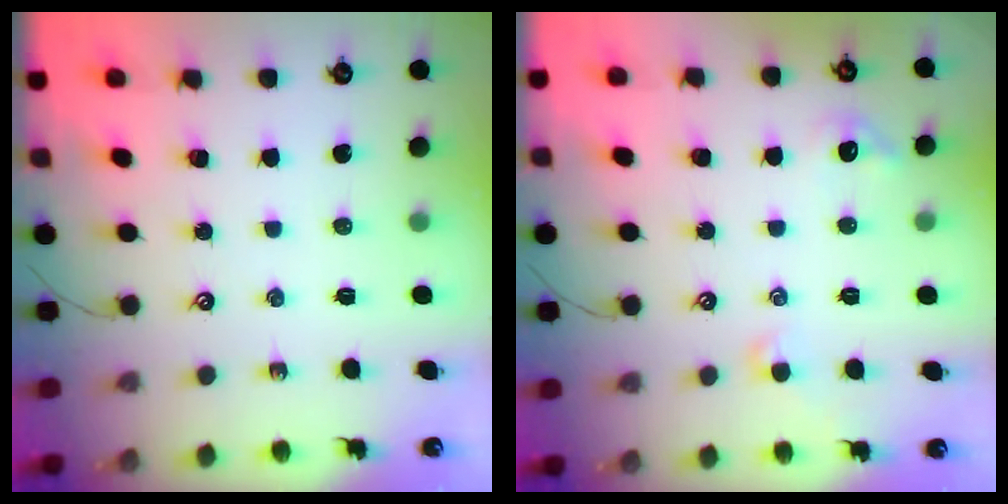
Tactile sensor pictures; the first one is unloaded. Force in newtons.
{"total": 1.9, "press": 1.9, "slide": 0.4}